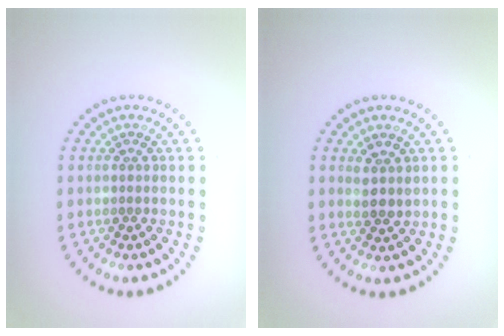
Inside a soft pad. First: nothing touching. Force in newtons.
{"total": 1.9, "press": 1.6, "slide": 1.0}